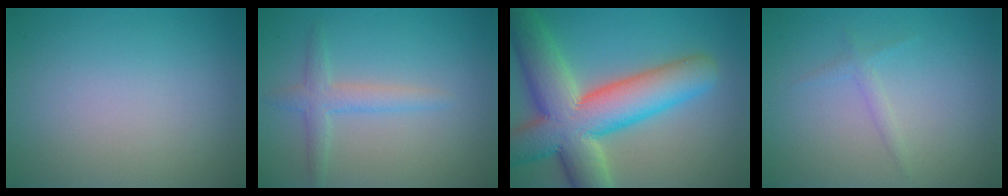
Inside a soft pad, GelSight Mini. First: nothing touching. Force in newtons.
{"total": 2.2, "press": 2.2, "slide": 0.0}
{"total": 12.3, "press": 12.3, "slide": 0.8}
{"total": 1.0, "press": 1.0, "slide": 0.1}